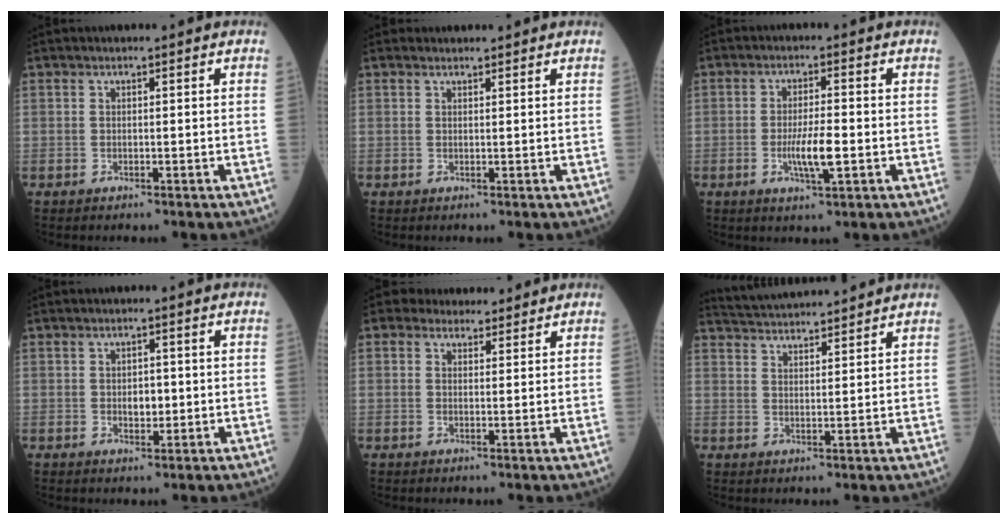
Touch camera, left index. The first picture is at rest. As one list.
[{"total": 1.5, "force": [1.4, 0.5, 0.0], "torque": [0.001, 0.009, 0.020]}, {"total": 5.1, "force": [-1.3, 0.6, 4.9], "torque": [-0.091, -0.009, -0.022]}, {"total": 2.0, "force": [-0.1, 1.3, 1.6], "torque": [-0.019, -0.003, 0.001]}, {"total": 5.3, "force": [4.7, 2.3, 0.7], "torque": [0.005, 0.011, 0.060]}, {"total": 11.6, "force": [11.2, 0.6, 3.0], "torque": [-0.057, 0.024, 0.171]}]